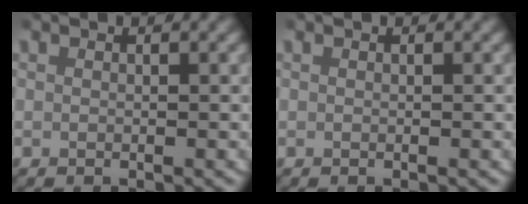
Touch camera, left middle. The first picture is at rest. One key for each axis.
{"total": 0.0}